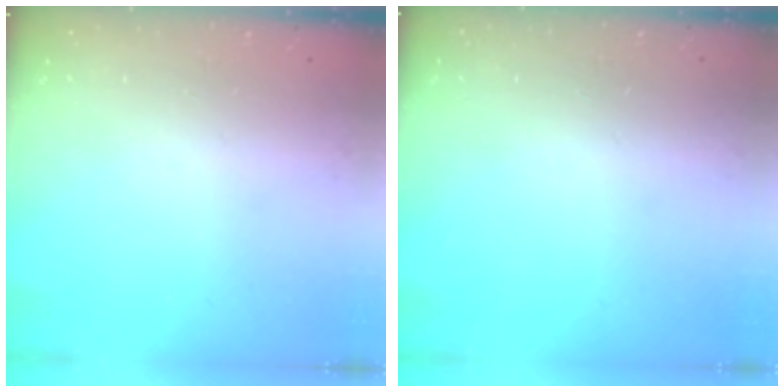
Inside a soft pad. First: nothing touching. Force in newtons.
{"total": 0.0}